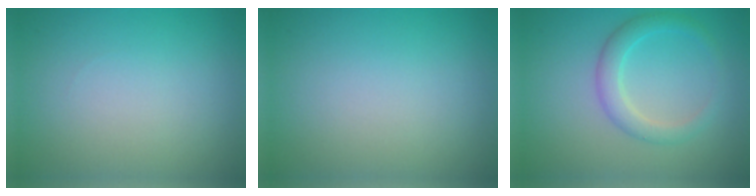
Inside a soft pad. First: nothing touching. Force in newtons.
{"total": 0.0}
{"total": 2.6, "press": 2.6, "slide": 0.1}